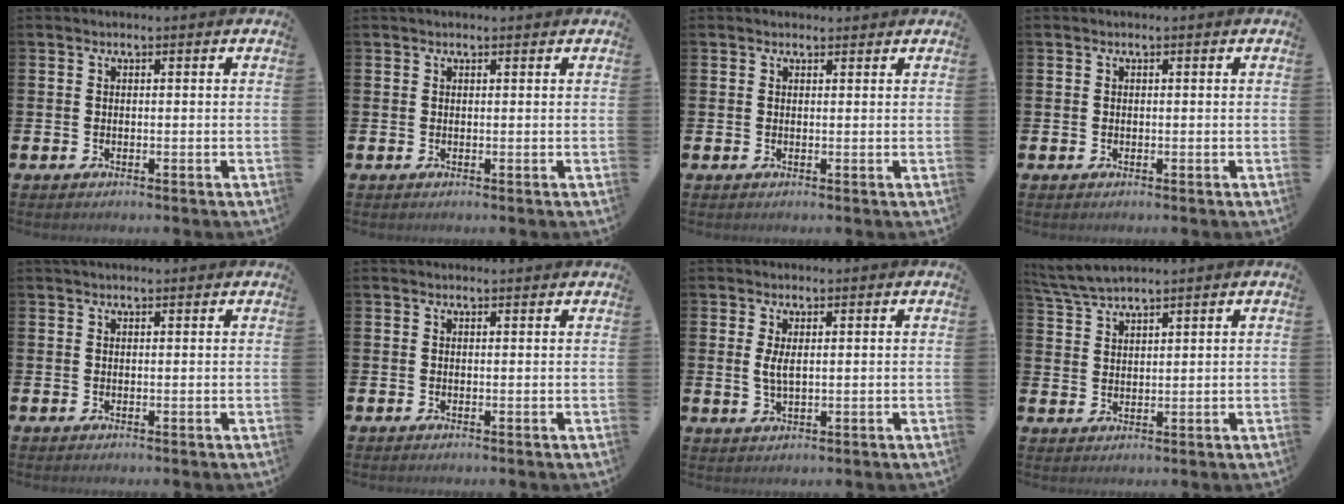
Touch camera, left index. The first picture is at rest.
{"total": 0.6, "force": [0.5, 0.1, 0.2], "torque": [0.009, -0.004, 0.007]}
{"total": 0.9, "force": [0.8, 0.3, 0.1], "torque": [0.009, -0.001, 0.013]}
{"total": 0.0}
{"total": 0.8, "force": [0.8, 0.1, 0.2], "torque": [0.009, -0.005, 0.012]}
{"total": 0.6, "force": [0.6, 0.0, 0.0], "torque": [0.012, -0.007, 0.008]}
{"total": 2.4, "force": [1.0, 0.8, 2.1], "torque": [-0.038, 0.001, 0.015]}
{"total": 4.0, "force": [3.8, 0.1, 1.1], "torque": [-0.035, -0.012, 0.071]}